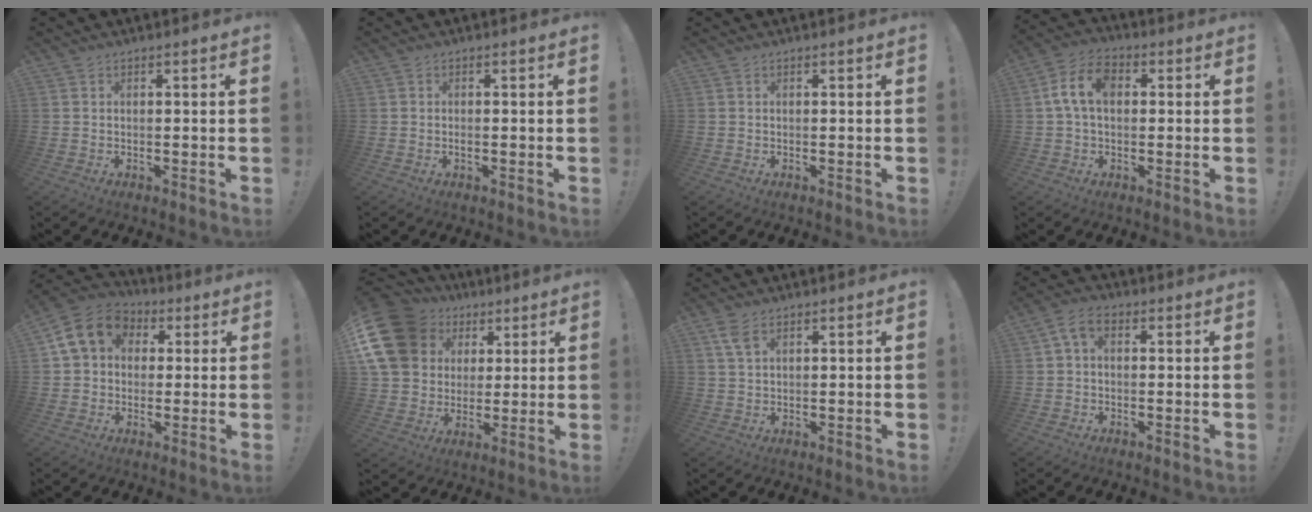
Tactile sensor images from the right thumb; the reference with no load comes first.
{"total": 0.6, "force": [-0.3, 0.3, 0.5], "torque": [-0.011, 0.002, -0.005]}
{"total": 0.0}
{"total": 9.6, "force": [1.3, 6.3, 7.1], "torque": [-0.134, 0.012, 0.026]}
{"total": 12.8, "force": [3.5, 10.5, 6.5], "torque": [-0.094, 0.004, 0.073]}
{"total": 18.9, "force": [7.2, 14.9, 9.1], "torque": [-0.169, -0.024, 0.149]}
{"total": 4.4, "force": [2.5, 1.9, 3.1], "torque": [-0.064, -0.006, 0.047]}
{"total": 4.9, "force": [1.0, 3.0, 3.7], "torque": [-0.065, 0.005, 0.021]}